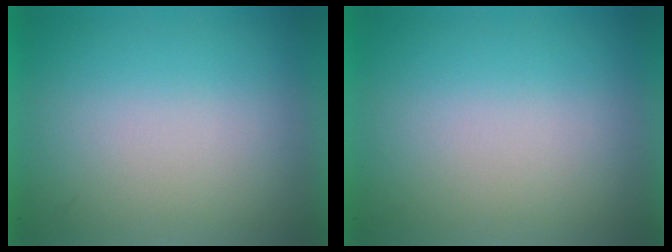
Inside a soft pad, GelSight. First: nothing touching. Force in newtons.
{"total": 0.0}